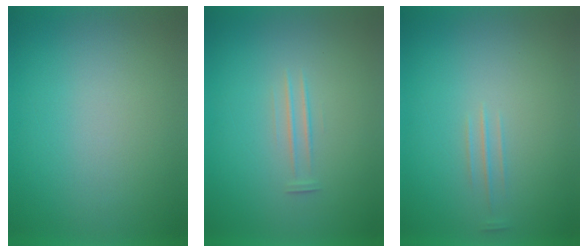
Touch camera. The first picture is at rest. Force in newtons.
{"total": 1.7}
{"total": 1.3}